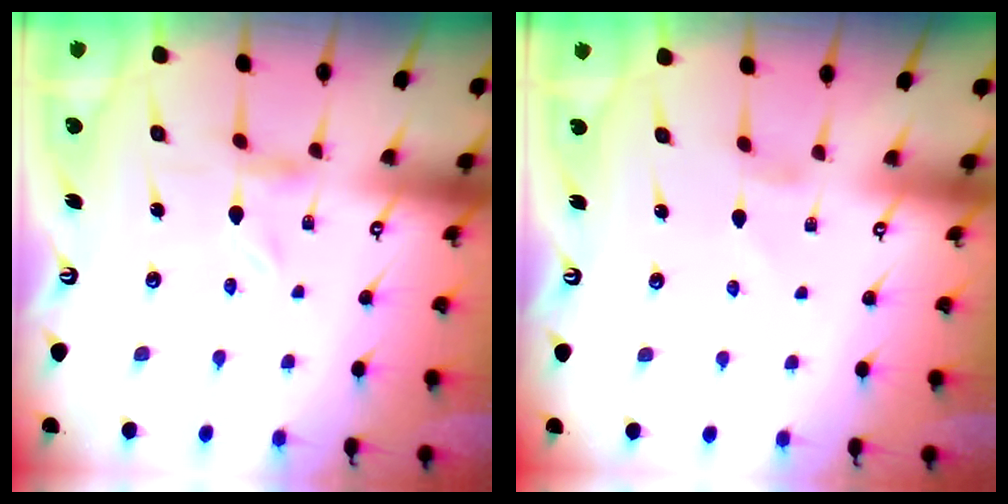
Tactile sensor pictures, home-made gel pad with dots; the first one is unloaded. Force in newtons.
{"total": 0.7, "press": 0.6, "slide": 0.4}